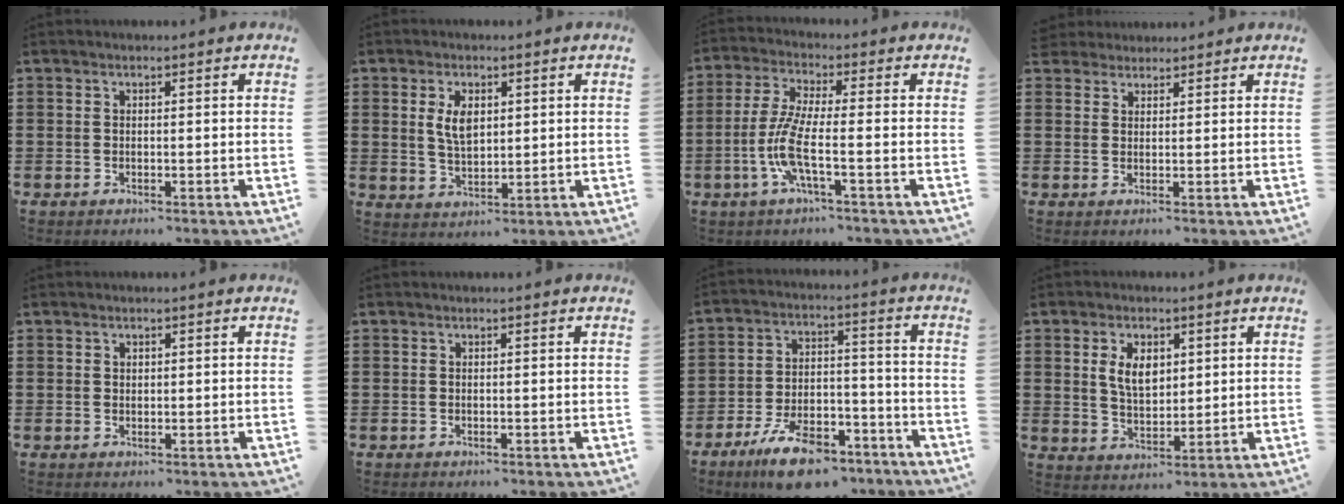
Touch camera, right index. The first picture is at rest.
{"total": 4.7, "force": [1.3, 2.6, 3.8], "torque": [-0.073, 0.006, 0.020]}
{"total": 7.6, "force": [-2.4, 1.5, 7.0], "torque": [-0.168, -0.016, -0.055]}
{"total": 2.1, "force": [1.9, 0.9, -0.5], "torque": [0.003, 0.007, 0.038]}
{"total": 0.8, "force": [0.4, 0.6, 0.2], "torque": [-0.006, 0.003, 0.008]}
{"total": 0.0}
{"total": 10.3, "force": [-7.6, 3.7, 5.9], "torque": [-0.111, 0.031, -0.139]}
{"total": 5.5, "force": [1.6, 3.3, 4.0], "torque": [-0.082, 0.010, 0.026]}